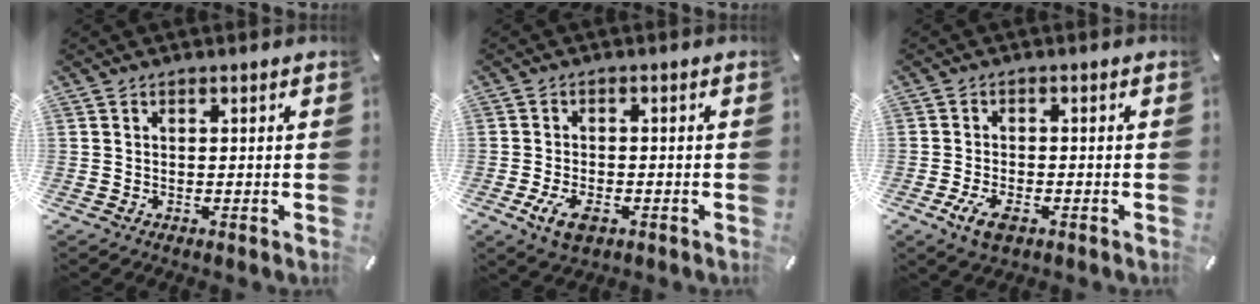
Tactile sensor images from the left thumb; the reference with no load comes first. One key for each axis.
{"total": 5.3, "fx": -2.1, "fy": 3.0, "fz": 3.8, "tx": -0.094, "ty": 0.000, "tz": -0.043}
{"total": 4.9, "fx": -2.2, "fy": 2.3, "fz": 3.7, "tx": -0.083, "ty": -0.001, "tz": -0.042}